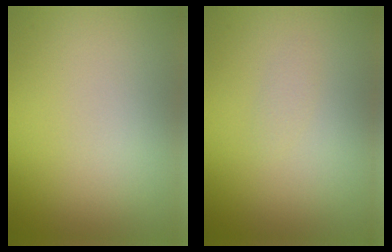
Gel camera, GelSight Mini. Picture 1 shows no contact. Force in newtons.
{"total": 0.6, "press": 0.6, "slide": 0.0}